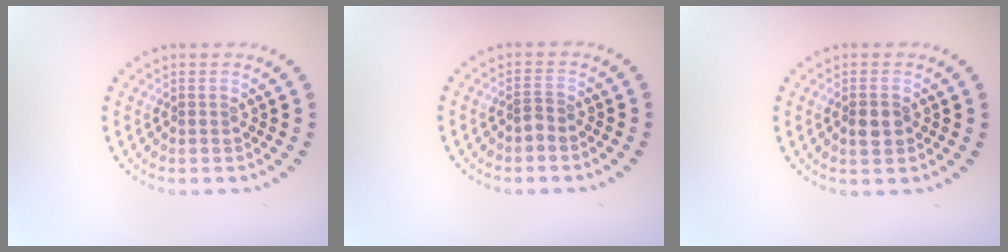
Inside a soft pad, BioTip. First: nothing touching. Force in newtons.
{"total": 0.9, "press": 0.5, "slide": 0.7}
{"total": 1.7, "press": 1.7, "slide": 0.5}